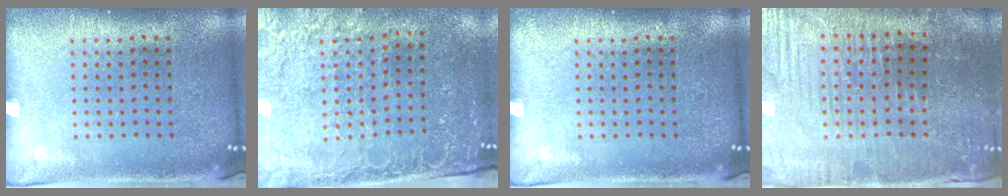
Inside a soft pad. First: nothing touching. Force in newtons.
{"total": 3.0, "press": 2.8, "slide": 1.1}
{"total": 0.0}
{"total": 3.6, "press": 3.6, "slide": 0.4}